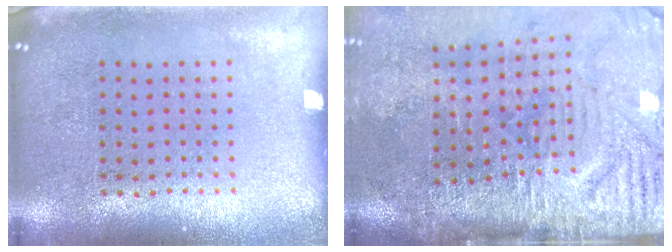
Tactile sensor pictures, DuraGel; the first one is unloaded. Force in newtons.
{"total": 4.8, "press": 3.9, "slide": 2.7}